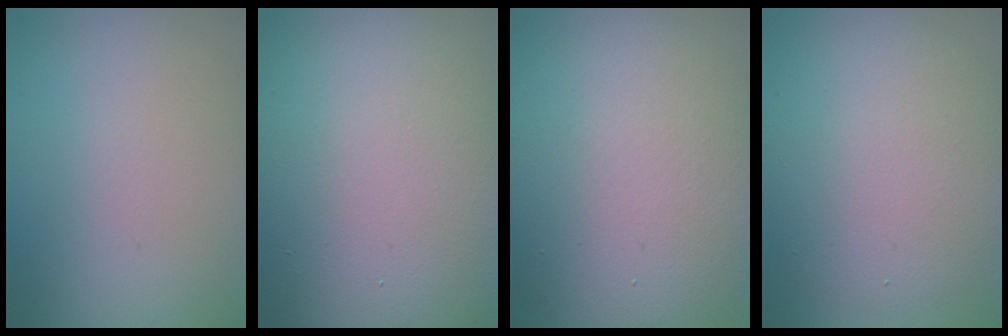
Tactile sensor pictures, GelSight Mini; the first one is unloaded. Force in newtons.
{"total": 26.9, "press": 26.9, "slide": 1.3}
{"total": 12.0, "press": 12.0, "slide": 0.6}
{"total": 7.5, "press": 7.5, "slide": 0.4}